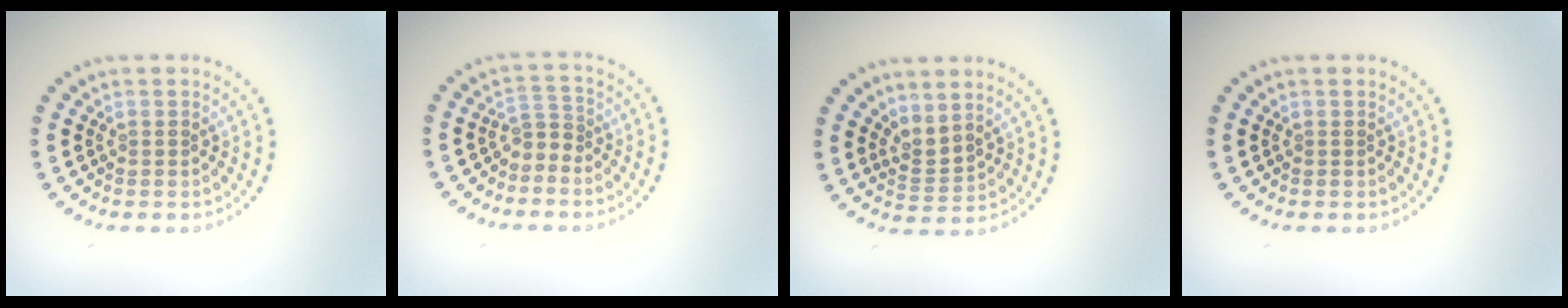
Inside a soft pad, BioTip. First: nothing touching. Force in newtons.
{"total": 1.8, "press": 1.1, "slide": 1.4}
{"total": 2.2, "press": 1.5, "slide": 1.7}
{"total": 0.0}